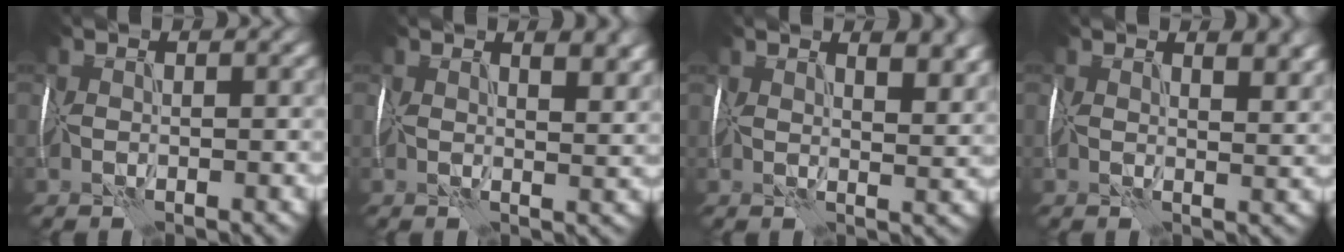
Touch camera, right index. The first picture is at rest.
{"total": 5.7, "force": [3.1, 2.4, 4.1], "torque": [-0.030, 0.011, 0.038]}
{"total": 7.0, "force": [3.9, 2.9, 5.0], "torque": [-0.041, 0.021, 0.044]}
{"total": 5.1, "force": [3.0, 2.2, 3.6], "torque": [-0.029, 0.005, 0.041]}